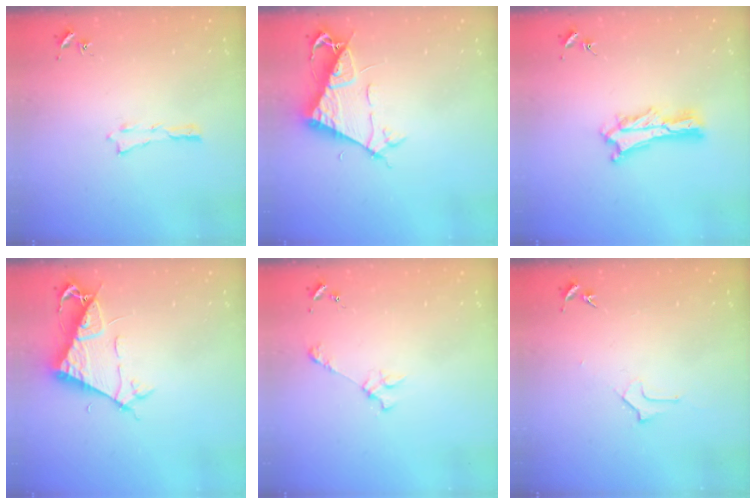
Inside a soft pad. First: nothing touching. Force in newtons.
{"total": 7.1, "press": 7.0, "slide": 0.8}
{"total": 3.5, "press": 3.5, "slide": 0.3}
{"total": 7.1, "press": 7.0, "slide": 0.8}
{"total": 2.4, "press": 2.4, "slide": 0.3}
{"total": 1.6, "press": 1.6, "slide": 0.1}